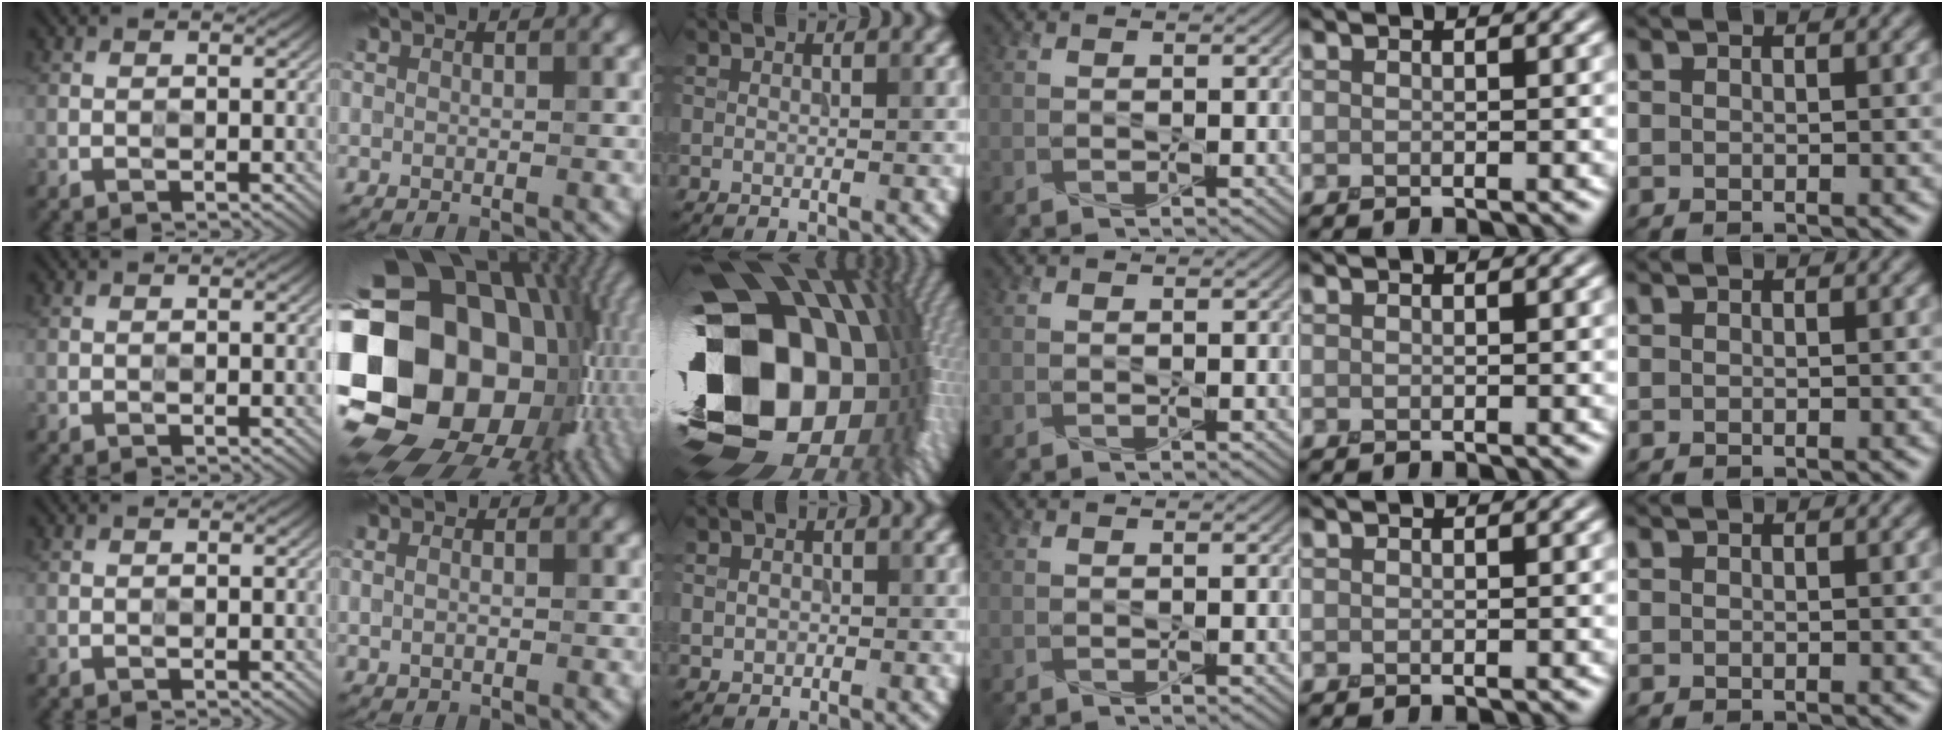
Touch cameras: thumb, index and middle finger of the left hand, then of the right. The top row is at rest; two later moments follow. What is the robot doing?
{"motion": "press", "object": "memory foam"}